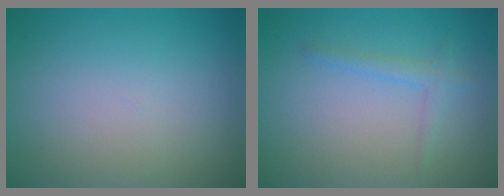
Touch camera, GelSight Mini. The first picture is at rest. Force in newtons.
{"total": 1.5, "press": 1.5, "slide": 0.1}